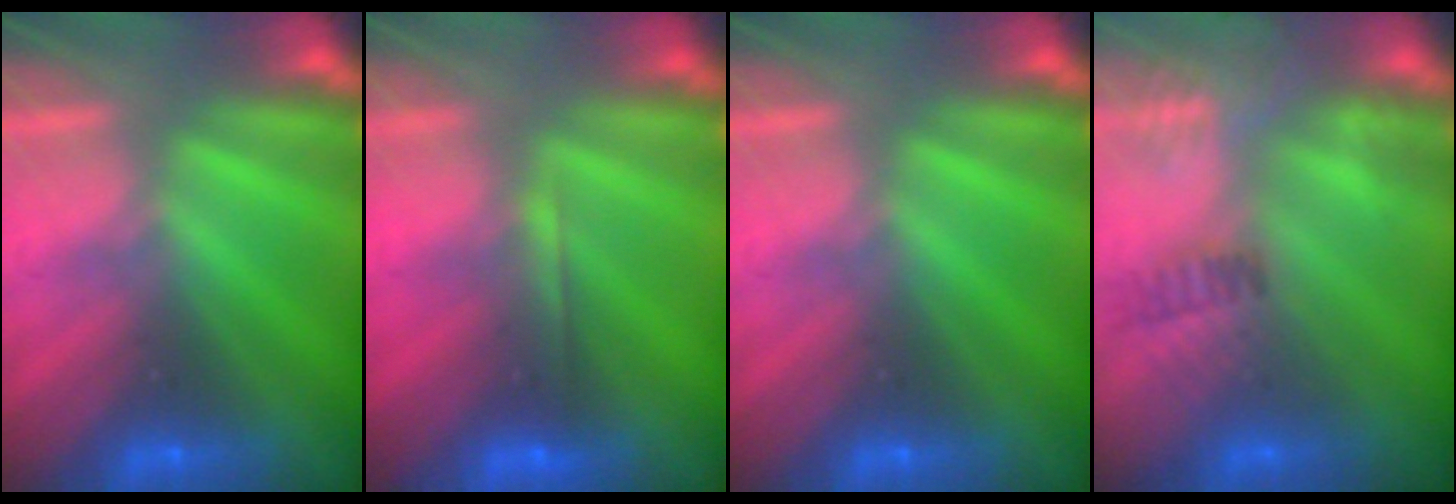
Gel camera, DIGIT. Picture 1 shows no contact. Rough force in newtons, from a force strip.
{"total": 1.8}
{"total": 0.0}
{"total": 11.8}